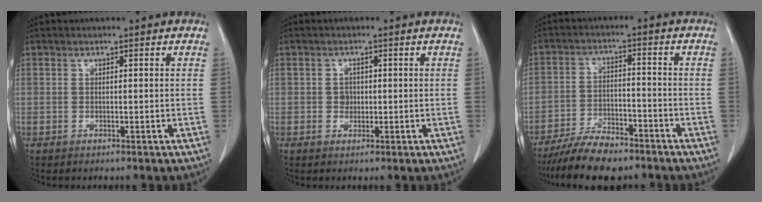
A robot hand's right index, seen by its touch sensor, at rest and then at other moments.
{"total": 1.7, "force": [-0.1, 1.5, 0.8], "torque": [-0.012, 0.003, 0.001]}
{"total": 9.7, "force": [-8.2, 2.4, 4.6], "torque": [-0.078, -0.015, -0.141]}